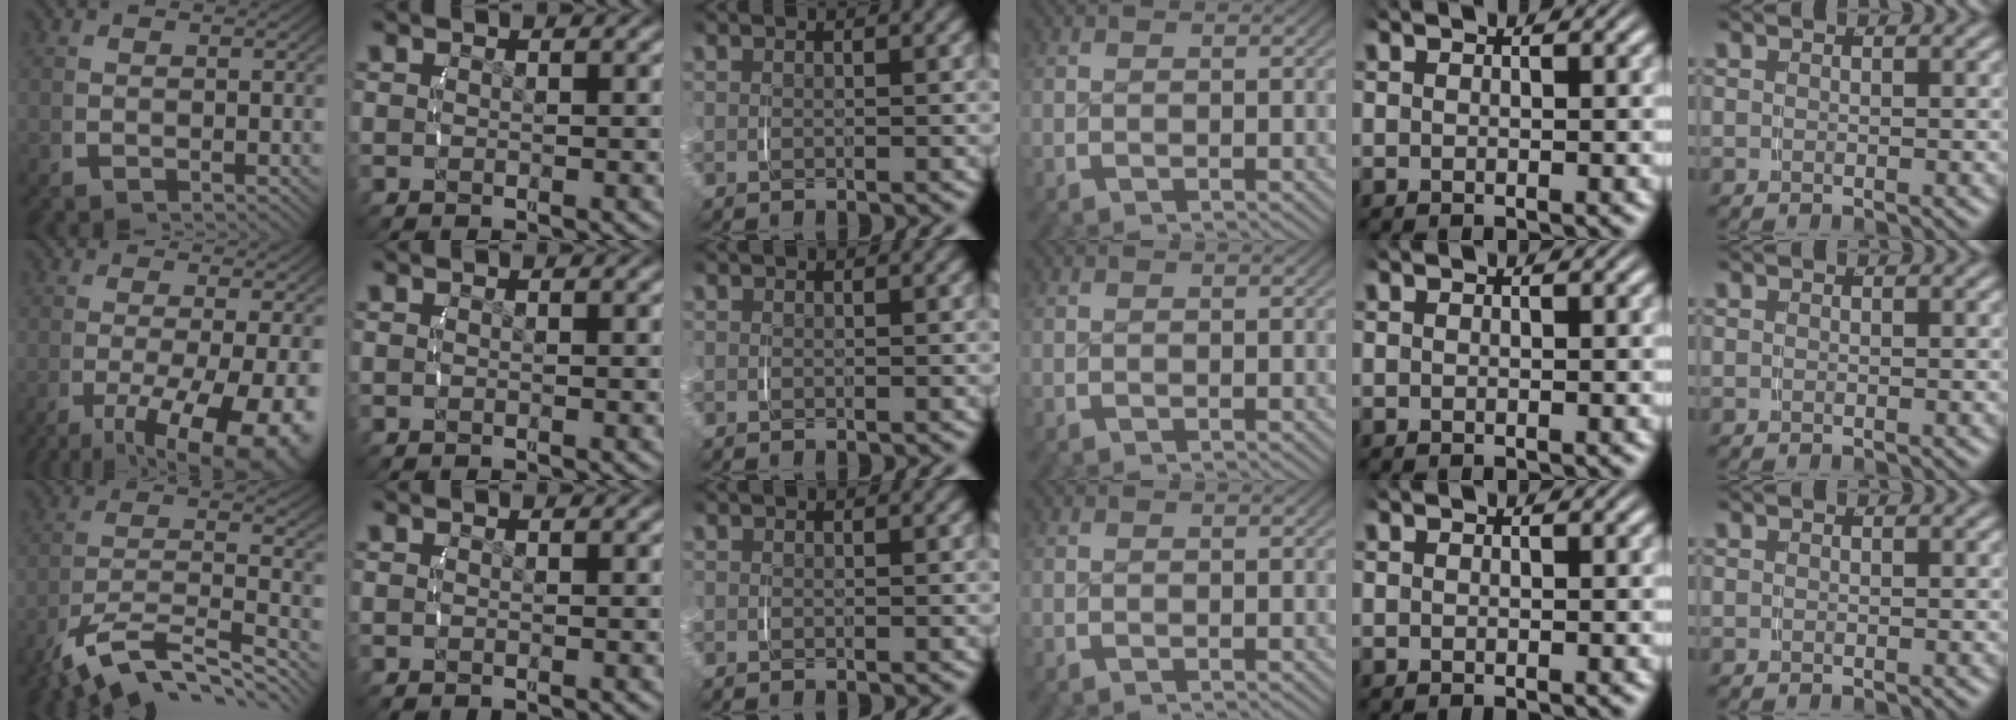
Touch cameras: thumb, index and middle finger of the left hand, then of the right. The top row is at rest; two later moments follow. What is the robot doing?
{"motion": "lift_and_place", "object": "glasses case"}